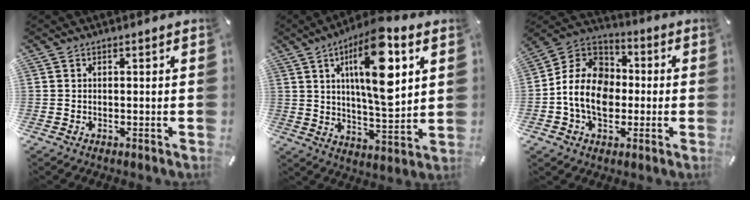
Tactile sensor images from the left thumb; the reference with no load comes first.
{"total": 18.4, "force": [6.8, 6.3, 15.9], "torque": [-0.277, -0.020, 0.099]}
{"total": 13.0, "force": [-2.9, 10.4, 7.2], "torque": [-0.170, 0.019, -0.057]}